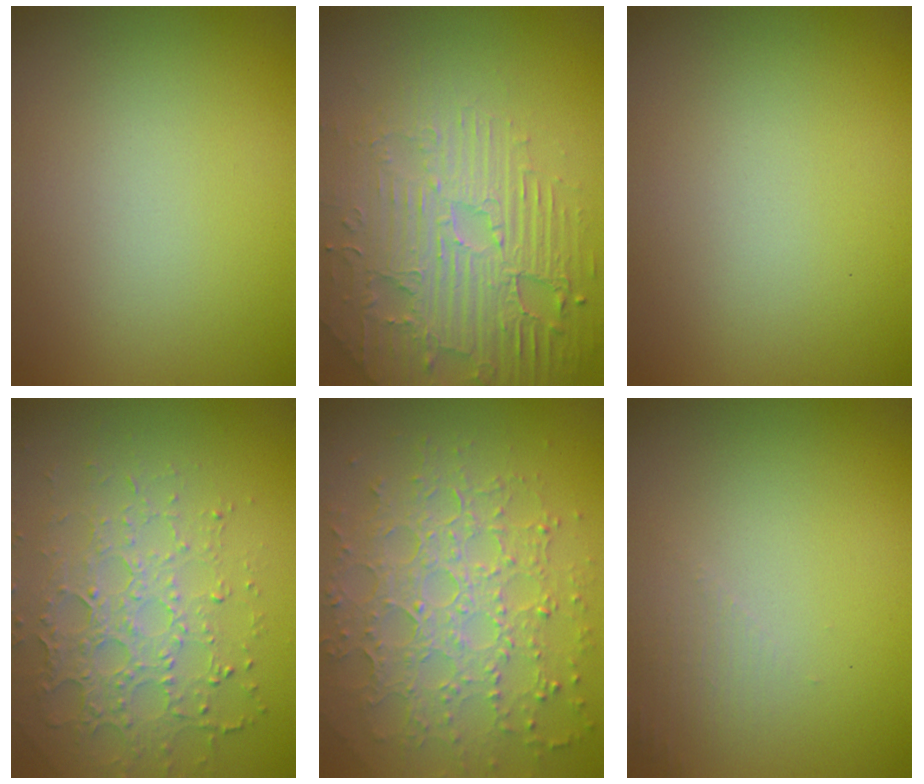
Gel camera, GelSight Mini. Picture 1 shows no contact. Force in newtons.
{"total": 5.2, "press": 4.8, "slide": 2.0}
{"total": 0.0}
{"total": 4.6, "press": 4.0, "slide": 2.2}
{"total": 7.3, "press": 5.3, "slide": 5.1}
{"total": 1.3, "press": 1.2, "slide": 0.4}